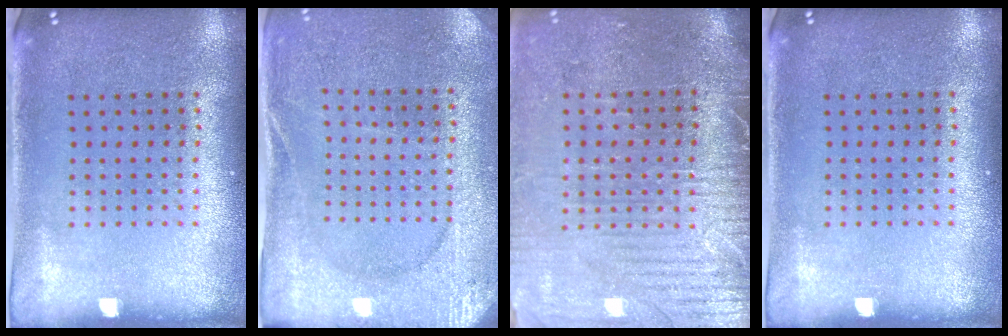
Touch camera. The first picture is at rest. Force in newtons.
{"total": 2.7, "press": 2.6, "slide": 0.4}
{"total": 3.6, "press": 3.3, "slide": 1.5}
{"total": 0.0}